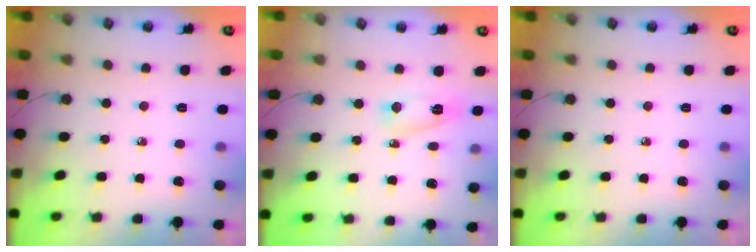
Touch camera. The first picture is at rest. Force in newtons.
{"total": 5.0, "press": 5.0, "slide": 0.4}
{"total": 0.0}